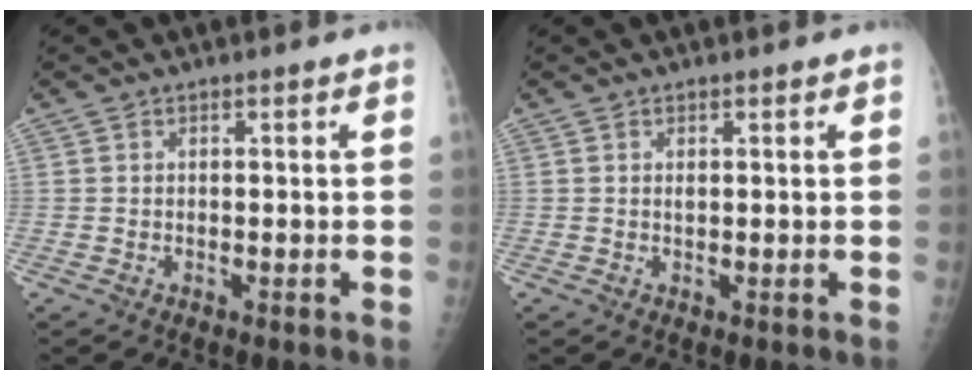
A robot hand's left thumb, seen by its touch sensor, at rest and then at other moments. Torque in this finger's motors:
{"motor_torque": [0.05, 0.11, 0.23, 0.20, 0.00]}